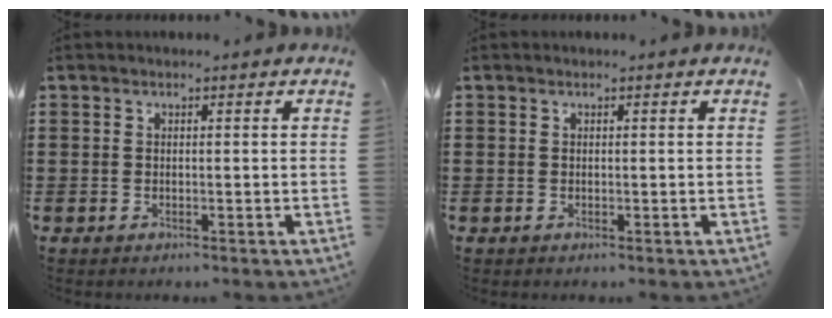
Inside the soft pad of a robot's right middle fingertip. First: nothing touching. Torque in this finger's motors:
{"motor_torque": [0.00, 0.00, 0.00, 0.00]}